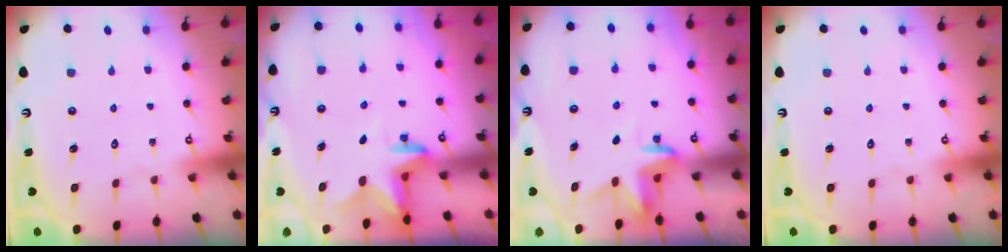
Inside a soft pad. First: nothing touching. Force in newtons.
{"total": 2.8, "press": 2.8, "slide": 0.6}
{"total": 3.5, "press": 3.5, "slide": 0.2}
{"total": 0.0}